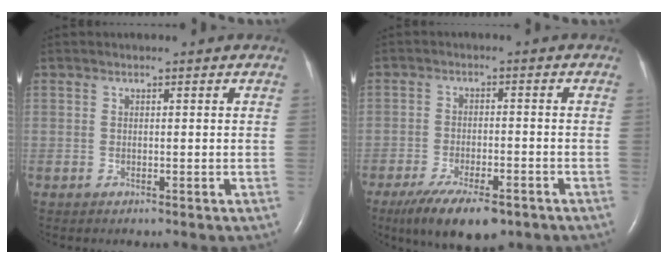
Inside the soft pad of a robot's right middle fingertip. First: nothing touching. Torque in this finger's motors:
{"motor_torque": [1.15, -0.98, 0.17, 0.06]}